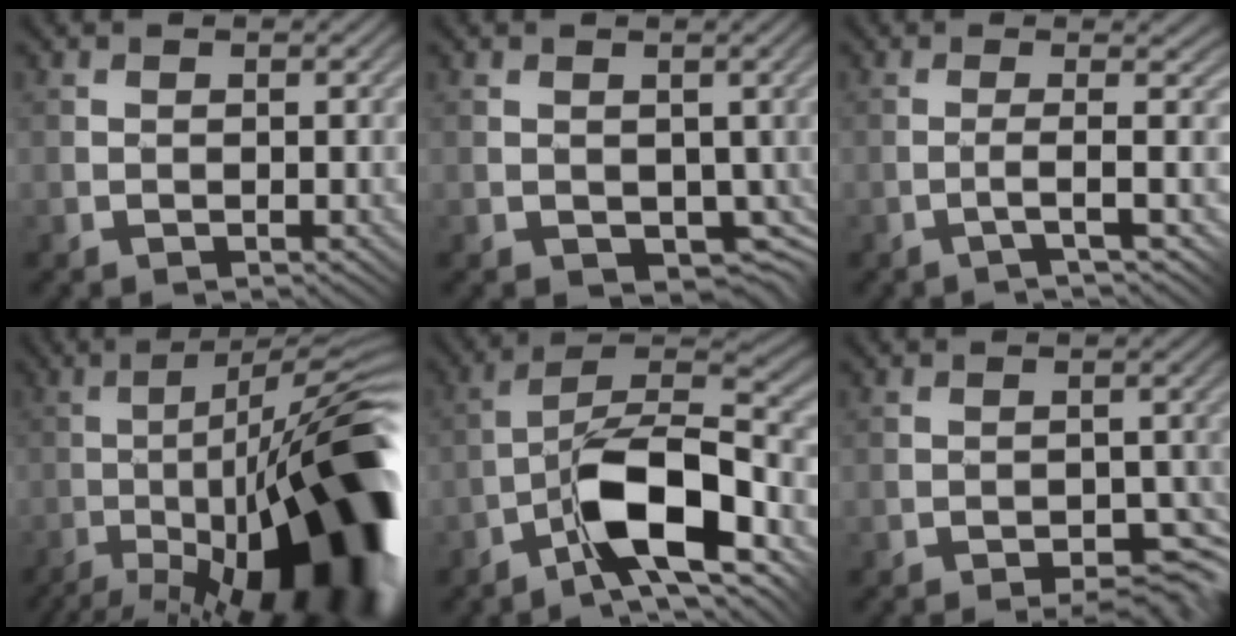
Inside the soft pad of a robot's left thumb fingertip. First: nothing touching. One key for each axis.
{"total": 3.4, "fx": 0.2, "fy": 2.8, "fz": 2.0, "tx": -0.048, "ty": -0.020, "tz": 0.005}
{"total": 2.4, "fx": -0.1, "fy": -0.6, "fz": 2.3, "tx": -0.032, "ty": 0.013, "tz": -0.022}
{"total": 19.4, "fx": -8.5, "fy": 4.4, "fz": 16.9, "tx": -0.216, "ty": -0.003, "tz": -0.134}
{"total": 10.9, "fx": -5.5, "fy": 3.4, "fz": 8.9, "tx": -0.152, "ty": 0.010, "tz": -0.108}
{"total": 5.0, "fx": -4.1, "fy": 1.5, "fz": 2.4, "tx": -0.029, "ty": 0.006, "tz": -0.057}